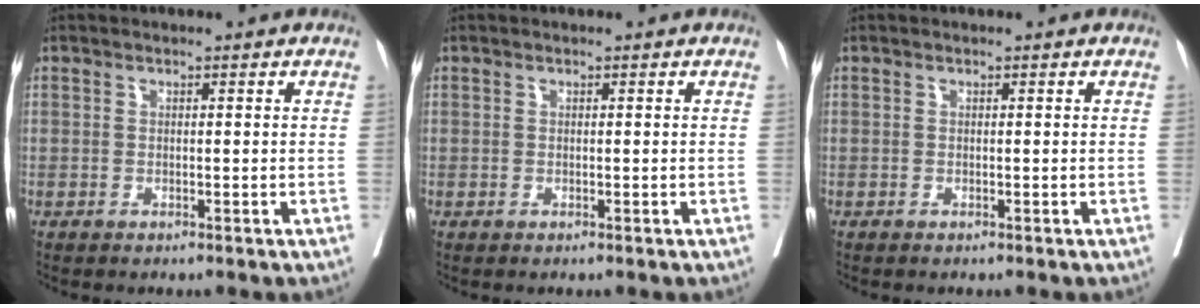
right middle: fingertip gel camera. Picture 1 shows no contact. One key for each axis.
{"total": 0.0}
{"total": 0.0}